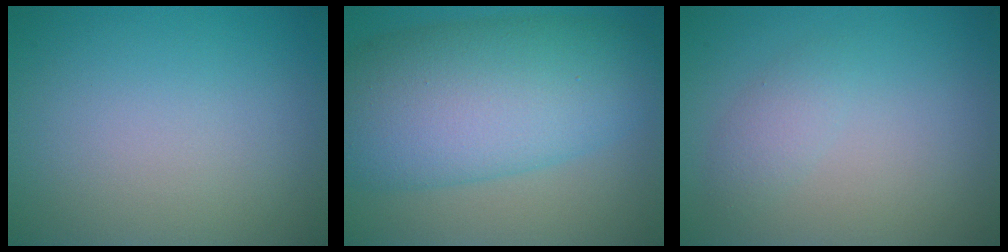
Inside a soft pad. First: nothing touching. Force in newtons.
{"total": 11.8, "press": 11.8, "slide": 0.2}
{"total": 1.5, "press": 1.5, "slide": 0.1}